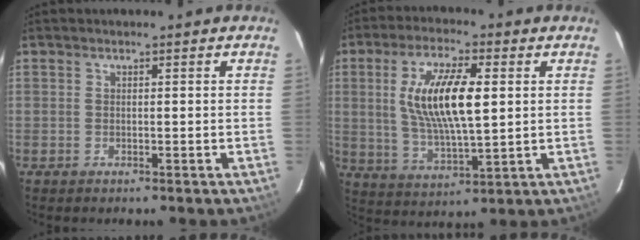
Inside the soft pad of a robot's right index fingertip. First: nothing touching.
{"total": 13.8, "force": [2.5, 4.4, 12.8], "torque": [-0.245, 0.002, 0.052]}